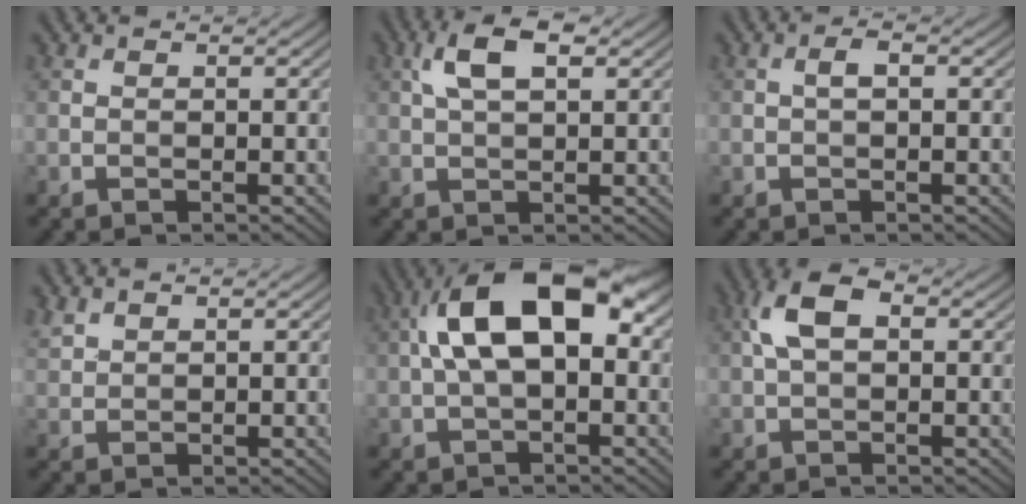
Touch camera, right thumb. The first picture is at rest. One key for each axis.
{"total": 5.2, "fx": 1.9, "fy": 2.3, "fz": 4.3, "tx": -0.093, "ty": 0.010, "tz": 0.032}
{"total": 1.3, "fx": 0.0, "fy": 0.4, "fz": 1.2, "tx": -0.024, "ty": 0.007, "tz": -0.002}
{"total": 1.7, "fx": 1.3, "fy": 0.9, "fz": 0.6, "tx": -0.020, "ty": 0.003, "tz": 0.034}
{"total": 12.4, "fx": 2.0, "fy": 6.2, "fz": 10.5, "tx": -0.188, "ty": 0.024, "tz": 0.029}
{"total": 5.4, "fx": 1.2, "fy": 3.0, "fz": 4.3, "tx": -0.096, "ty": 0.013, "tz": 0.018}